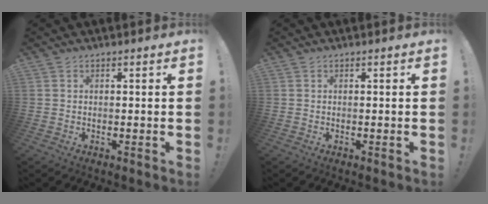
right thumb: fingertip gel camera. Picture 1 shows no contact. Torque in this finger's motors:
{"motor_torque": [-0.03, 0.01, -0.11, 0.11, 0.01]}